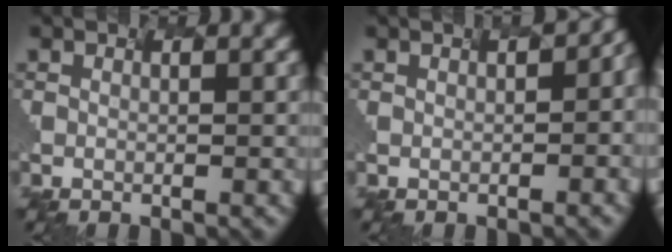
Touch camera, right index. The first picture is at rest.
{"total": 5.8, "force": [1.2, 2.5, 5.0], "torque": [-0.031, 0.042, 0.036]}